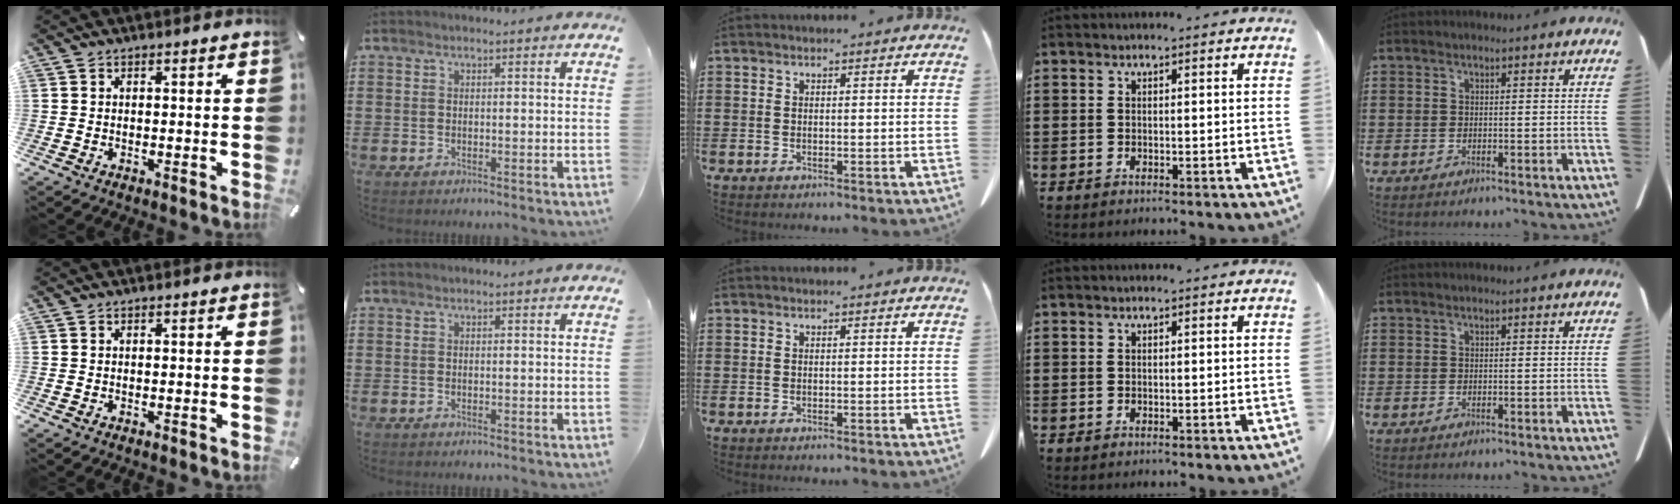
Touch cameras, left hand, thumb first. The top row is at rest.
{}